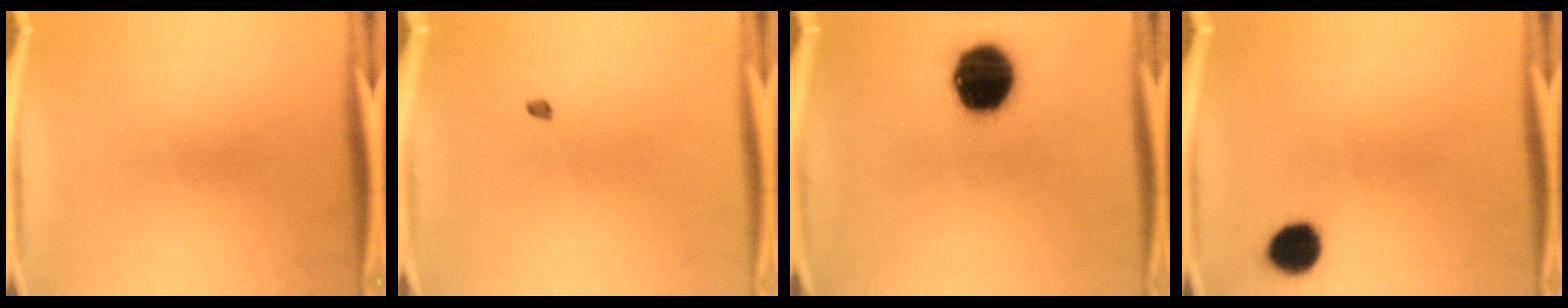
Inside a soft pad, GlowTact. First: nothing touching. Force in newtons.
{"total": 0.9}
{"total": 17.2}
{"total": 6.4}